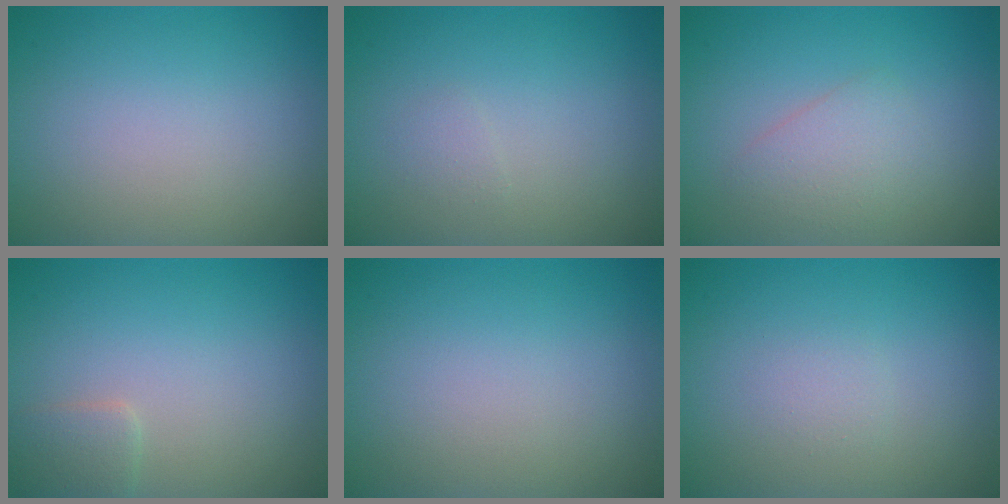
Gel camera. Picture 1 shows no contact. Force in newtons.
{"total": 0.6, "press": 0.6, "slide": 0.1}
{"total": 2.3, "press": 2.3, "slide": 0.1}
{"total": 1.6, "press": 1.6, "slide": 0.1}
{"total": 0.0}
{"total": 0.8, "press": 0.8, "slide": 0.0}